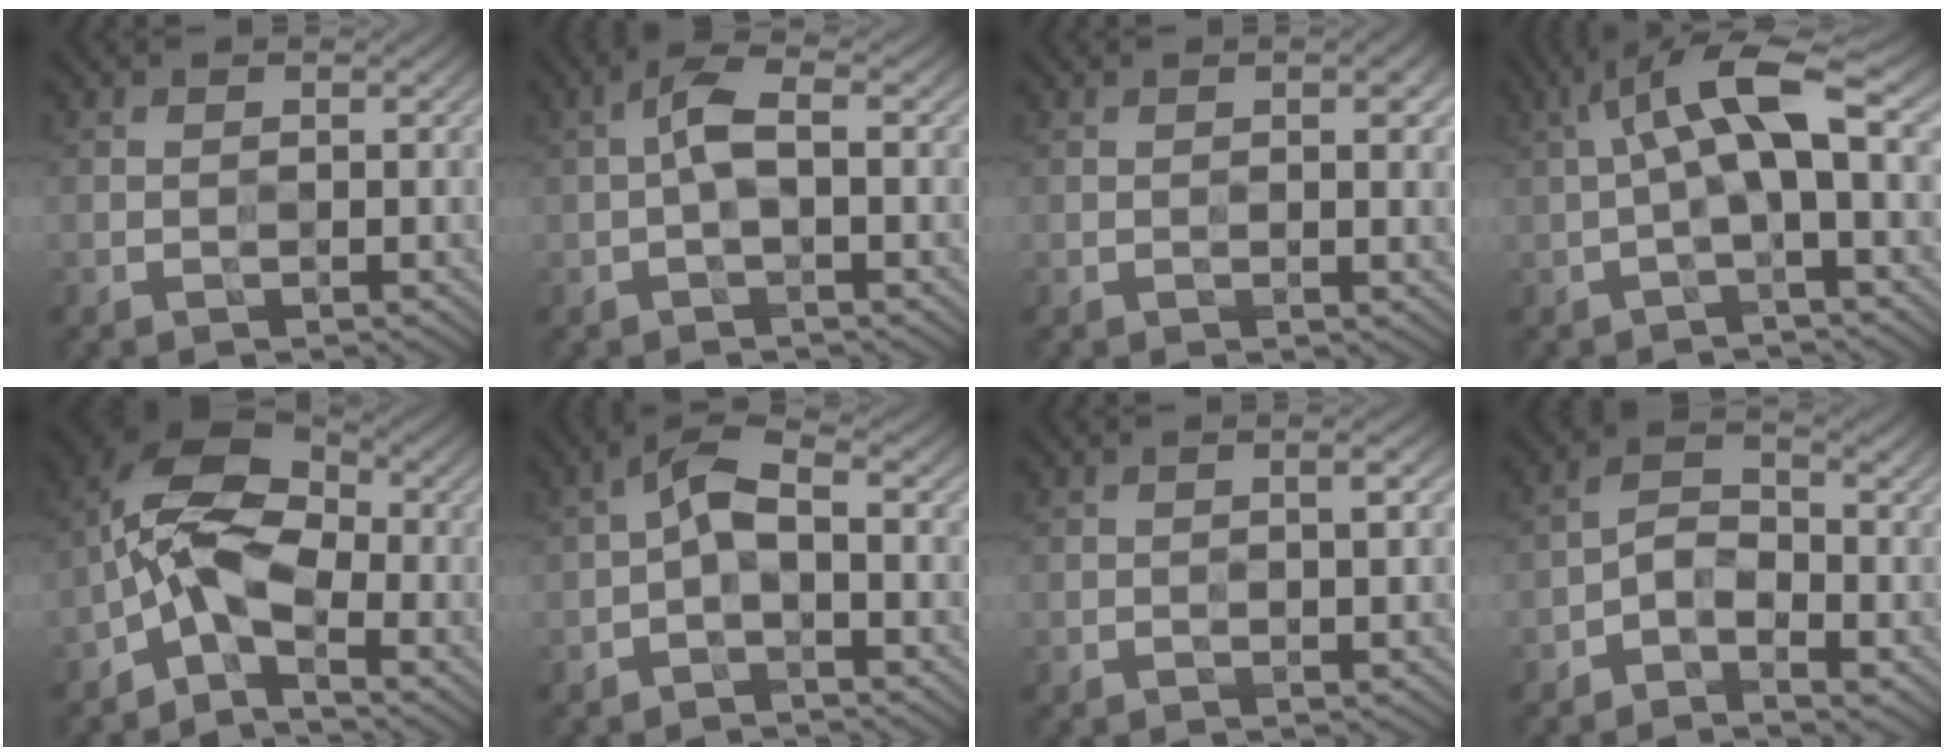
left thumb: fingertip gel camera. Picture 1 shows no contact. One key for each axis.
{"total": 3.2, "fx": 0.0, "fy": 0.9, "fz": 3.1, "tx": -0.068, "ty": 0.013, "tz": -0.008}
{"total": 2.2, "fx": 0.6, "fy": 0.4, "fz": 2.1, "tx": -0.030, "ty": 0.000, "tz": 0.009}
{"total": 8.5, "fx": 1.2, "fy": 2.3, "fz": 8.1, "tx": -0.156, "ty": 0.025, "tz": 0.013}
{"total": 8.4, "fx": -2.9, "fy": 4.2, "fz": 6.7, "tx": -0.137, "ty": 0.011, "tz": -0.079}
{"total": 4.0, "fx": -0.6, "fy": 1.6, "fz": 3.6, "tx": -0.075, "ty": 0.014, "tz": -0.024}
{"total": 2.1, "fx": 0.5, "fy": 0.2, "fz": 2.1, "tx": -0.032, "ty": 0.004, "tz": 0.005}
{"total": 3.5, "fx": -1.8, "fy": 1.8, "fz": 2.3, "tx": -0.040, "ty": 0.008, "tz": -0.045}